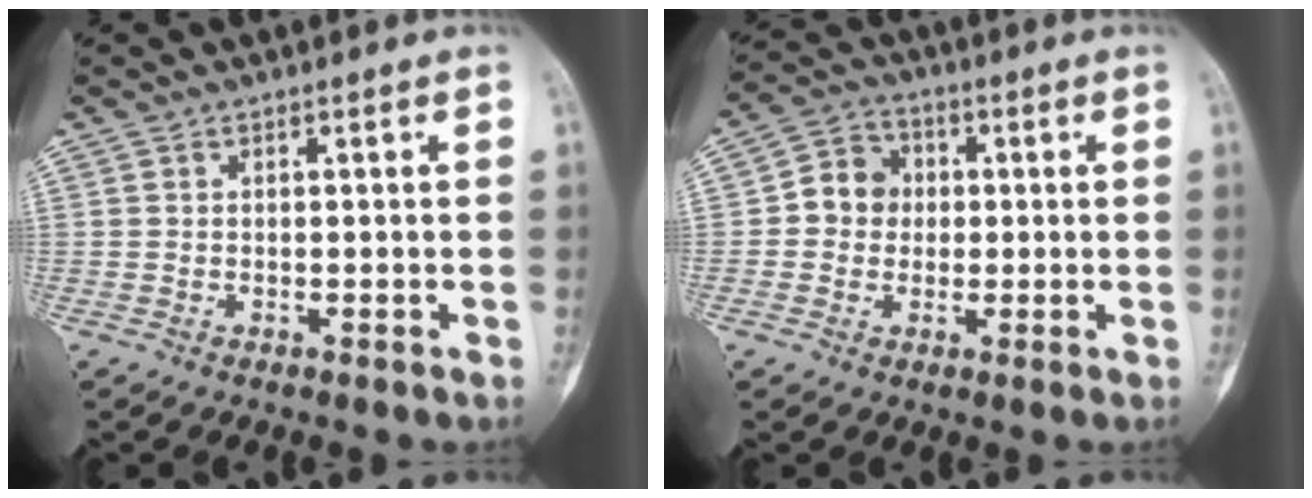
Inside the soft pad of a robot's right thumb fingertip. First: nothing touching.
{"total": 6.9, "force": [0.1, 6.3, 2.9], "torque": [-0.019, 0.015, -0.011]}